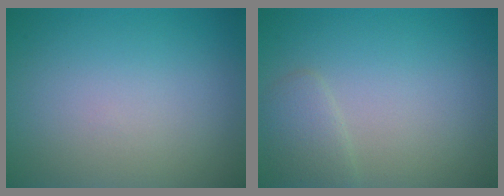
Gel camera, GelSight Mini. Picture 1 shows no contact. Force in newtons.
{"total": 1.7, "press": 1.7, "slide": 0.0}